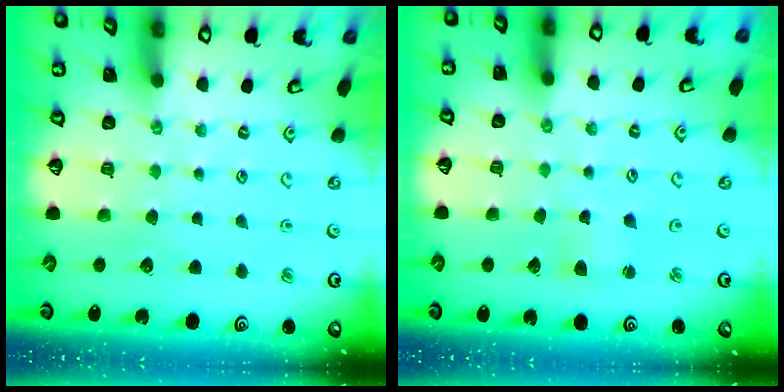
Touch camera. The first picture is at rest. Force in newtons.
{"total": 2.8, "press": 2.8, "slide": 0.3}